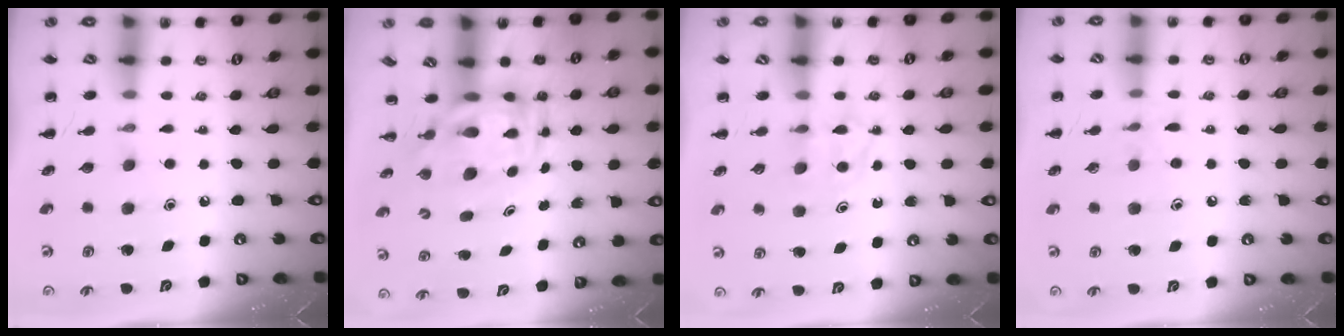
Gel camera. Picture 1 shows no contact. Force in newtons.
{"total": 3.1, "press": 3.1, "slide": 0.6}
{"total": 4.9, "press": 4.6, "slide": 1.6}
{"total": 6.2, "press": 5.7, "slide": 2.4}